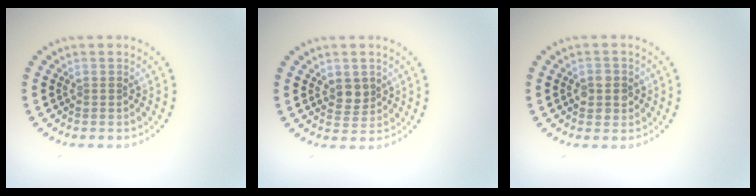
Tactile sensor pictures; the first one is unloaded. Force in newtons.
{"total": 2.0, "press": 1.8, "slide": 0.8}
{"total": 2.2, "press": 2.2, "slide": 0.5}